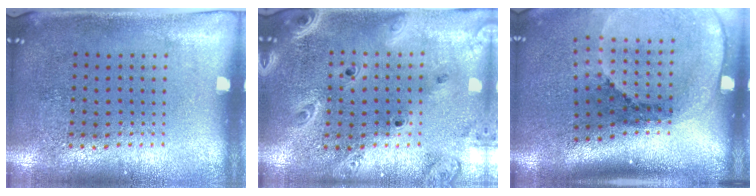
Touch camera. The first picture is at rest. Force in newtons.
{"total": 2.7, "press": 2.3, "slide": 1.4}
{"total": 2.8, "press": 1.9, "slide": 2.1}